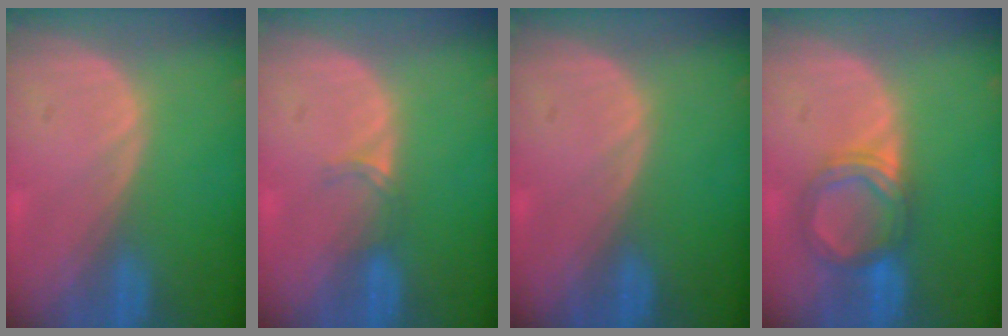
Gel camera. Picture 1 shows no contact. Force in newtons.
{"total": 1.9, "press": 1.5, "slide": 1.2}
{"total": 0.0}
{"total": 5.4, "press": 5.1, "slide": 1.6}